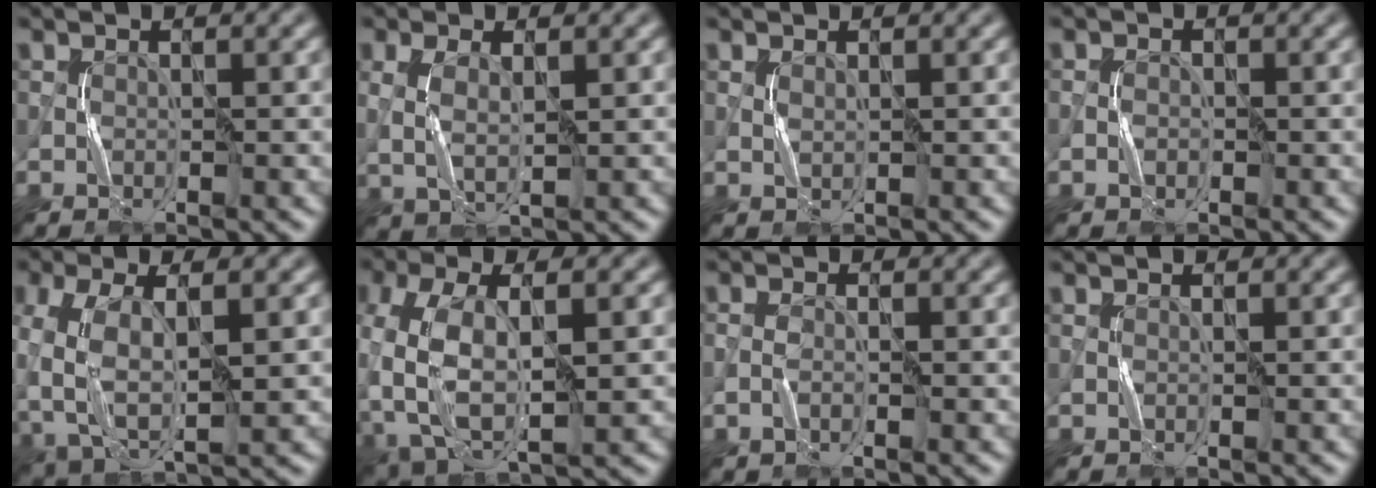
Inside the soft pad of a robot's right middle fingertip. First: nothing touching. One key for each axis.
{"total": 2.8, "fx": 0.5, "fy": 1.1, "fz": 2.6, "tx": -0.064, "ty": -0.002, "tz": 0.013}
{"total": 0.6, "fx": 0.3, "fy": 0.2, "fz": 0.4, "tx": -0.013, "ty": 0.001, "tz": 0.008}
{"total": 0.9, "fx": -0.3, "fy": 0.6, "fz": 0.5, "tx": -0.009, "ty": 0.002, "tz": -0.008}
{"total": 7.8, "fx": -0.5, "fy": 4.1, "fz": 6.6, "tx": -0.155, "ty": 0.000, "tz": -0.010}
{"total": 10.0, "fx": -1.3, "fy": 5.4, "fz": 8.3, "tx": -0.199, "ty": -0.004, "tz": -0.025}
{"total": 1.4, "fx": -0.5, "fy": 0.5, "fz": 1.2, "tx": -0.029, "ty": 0.002, "tz": -0.013}
{"total": 0.0}